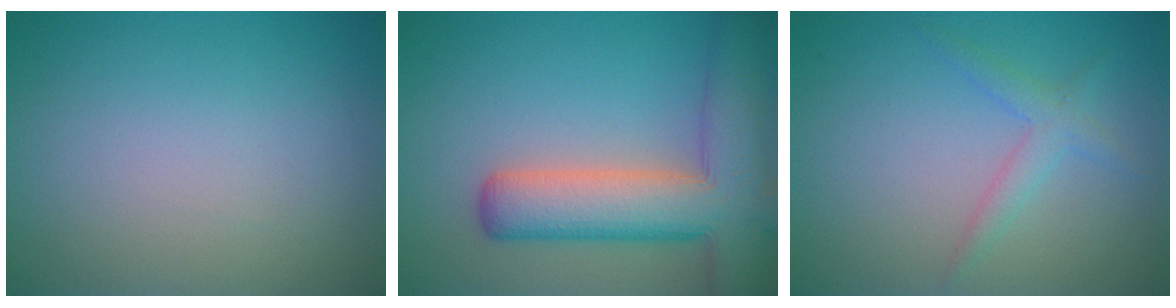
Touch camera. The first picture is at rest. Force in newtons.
{"total": 9.3, "press": 9.2, "slide": 0.5}
{"total": 1.9, "press": 1.9, "slide": 0.2}